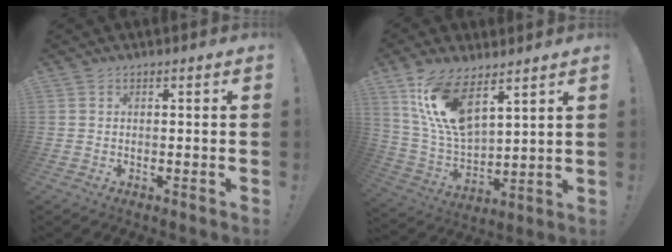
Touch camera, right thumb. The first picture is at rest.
{"total": 15.2, "force": [9.6, 6.4, 9.8], "torque": [-0.207, -0.055, 0.178]}